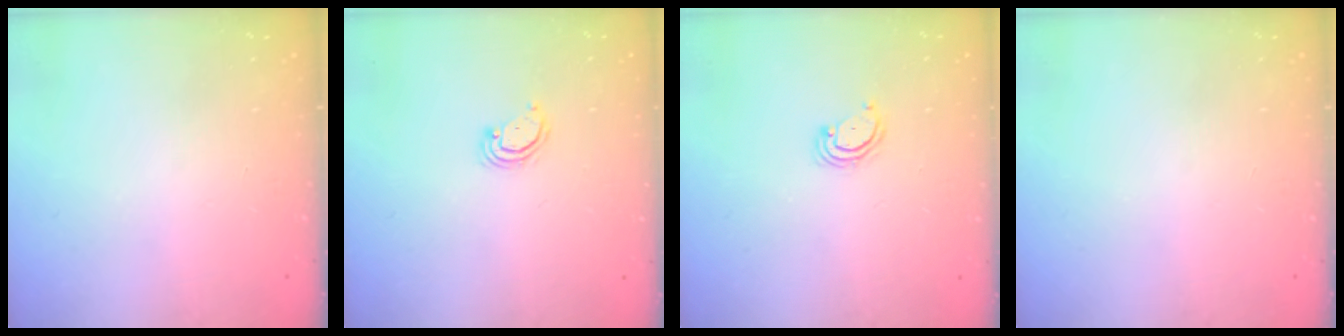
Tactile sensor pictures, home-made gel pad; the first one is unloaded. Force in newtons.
{"total": 2.8, "press": 2.8, "slide": 0.2}
{"total": 2.9, "press": 2.9, "slide": 0.3}
{"total": 0.0}